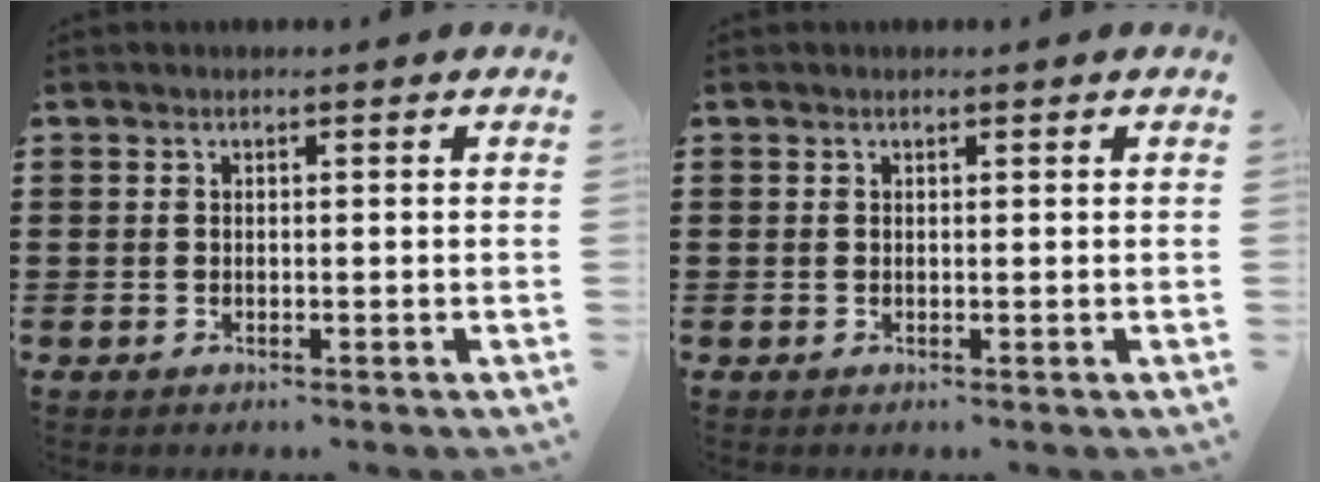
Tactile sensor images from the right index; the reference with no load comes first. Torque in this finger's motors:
{"motor_torque": [-0.26, 0.20, 0.02, -0.01]}